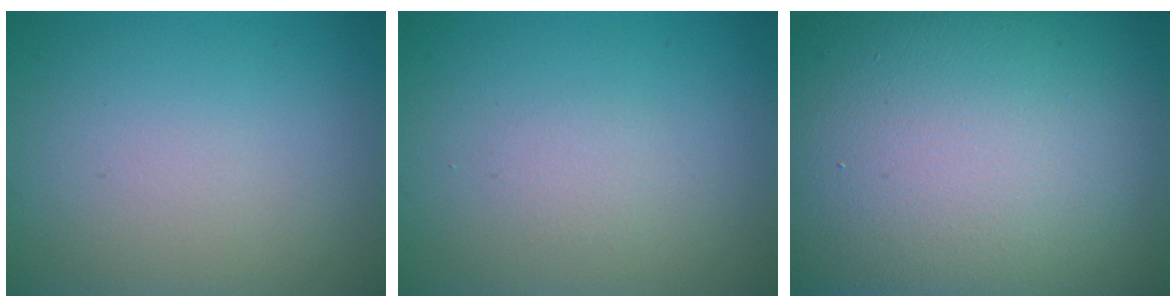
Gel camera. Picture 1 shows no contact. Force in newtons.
{"total": 1.0, "press": 0.9, "slide": 0.1}
{"total": 26.4, "press": 26.3, "slide": 1.2}